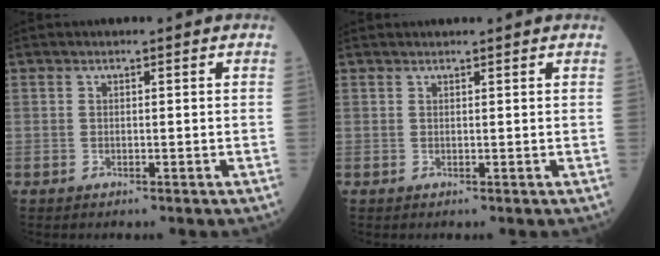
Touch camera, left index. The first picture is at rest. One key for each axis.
{"total": 2.2, "fx": 2.1, "fy": -0.2, "fz": 0.6, "tx": -0.008, "ty": 0.020, "tz": 0.031}